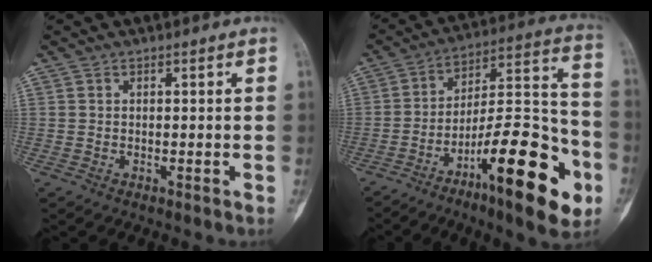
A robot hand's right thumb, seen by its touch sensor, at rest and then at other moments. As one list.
[{"total": 23.1, "force": [-10.5, 6.4, 19.6], "torque": [-0.285, 0.067, -0.162]}]